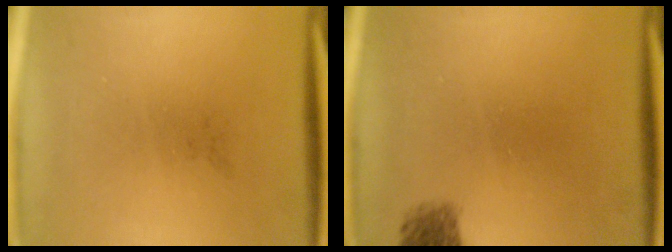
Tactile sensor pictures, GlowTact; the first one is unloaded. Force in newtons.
{"total": 1.8}